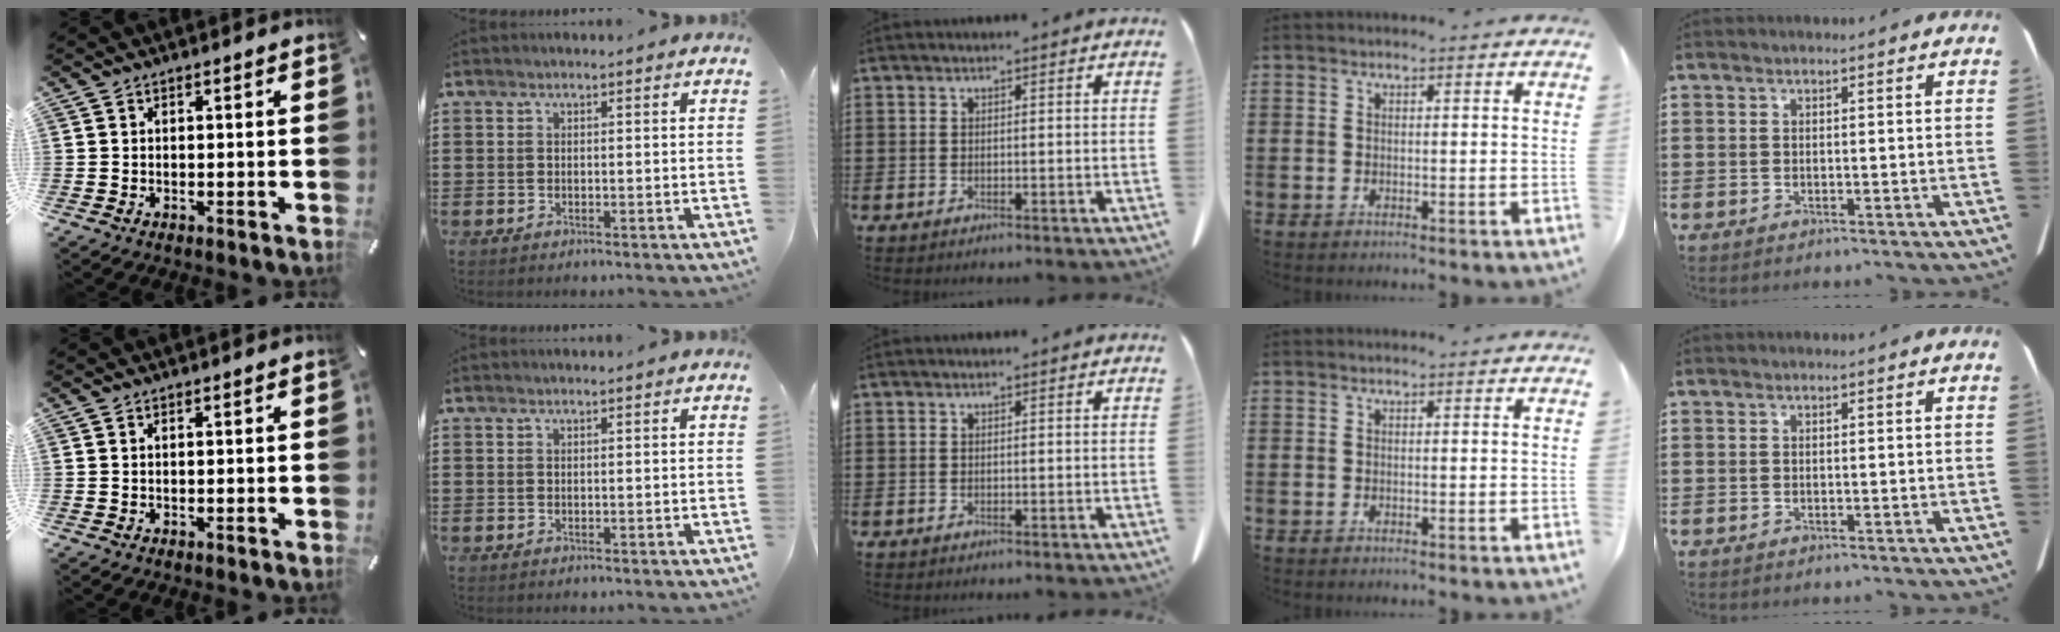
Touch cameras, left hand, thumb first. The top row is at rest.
{}